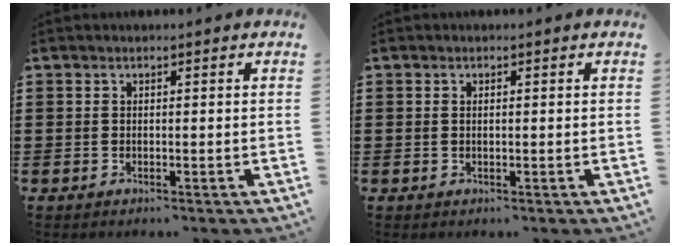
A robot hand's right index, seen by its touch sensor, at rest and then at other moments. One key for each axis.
{"total": 0.7, "fx": 0.2, "fy": 0.2, "fz": 0.6, "tx": -0.011, "ty": 0.001, "tz": 0.003}